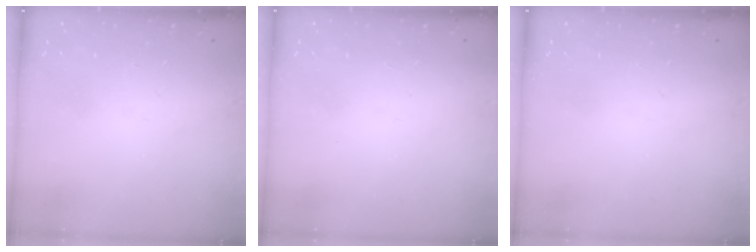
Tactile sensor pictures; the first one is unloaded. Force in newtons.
{"total": 1.7, "press": 1.6, "slide": 0.1}
{"total": 0.0}